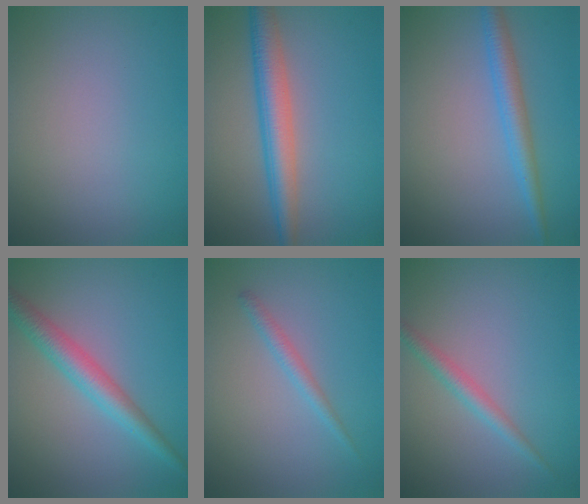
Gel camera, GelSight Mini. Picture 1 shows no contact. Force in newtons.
{"total": 4.8, "press": 4.8, "slide": 0.1}
{"total": 3.0, "press": 3.0, "slide": 0.1}
{"total": 3.9, "press": 3.9, "slide": 0.1}
{"total": 1.4, "press": 1.4, "slide": 0.1}
{"total": 2.0, "press": 2.0, "slide": 0.0}